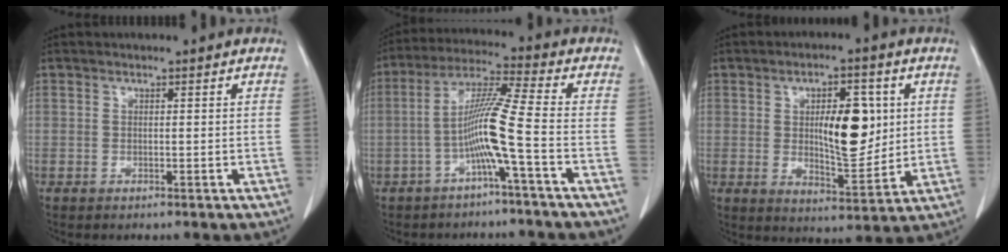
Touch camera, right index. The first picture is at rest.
{"total": 8.6, "force": [-2.8, -1.6, 8.0], "torque": [-0.160, 0.015, -0.055]}
{"total": 10.5, "force": [1.8, 3.8, 9.6], "torque": [-0.148, 0.000, 0.036]}